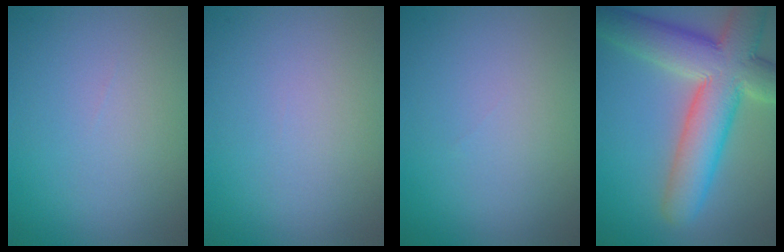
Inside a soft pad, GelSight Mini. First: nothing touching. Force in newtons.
{"total": 0.0}
{"total": 0.0}
{"total": 10.2, "press": 10.2, "slide": 0.8}